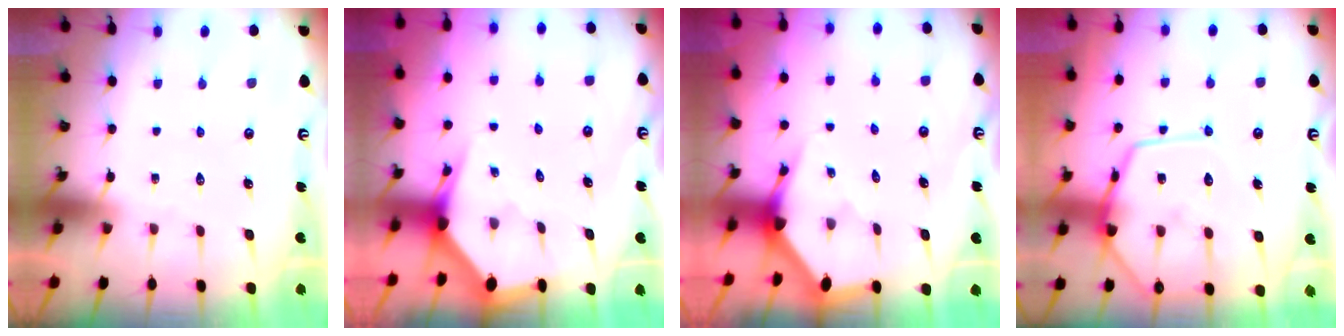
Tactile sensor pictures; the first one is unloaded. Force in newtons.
{"total": 2.8, "press": 2.8, "slide": 0.0}
{"total": 3.3, "press": 3.3, "slide": 0.2}
{"total": 13.7, "press": 13.7, "slide": 1.2}